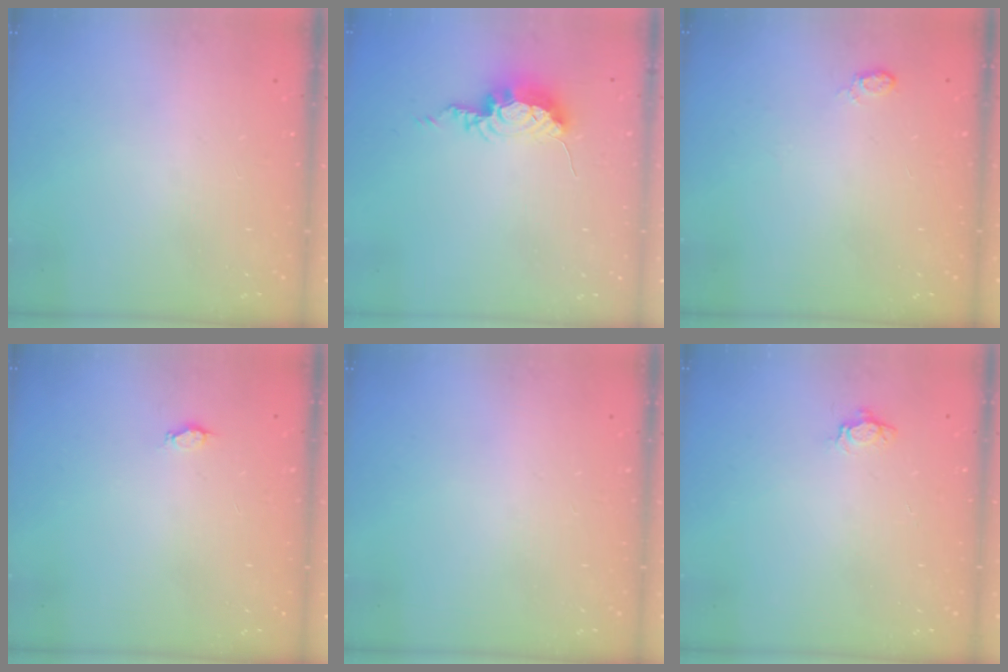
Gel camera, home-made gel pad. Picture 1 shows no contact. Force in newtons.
{"total": 8.9, "press": 8.9, "slide": 0.4}
{"total": 5.4, "press": 5.4, "slide": 0.7}
{"total": 1.8, "press": 1.8, "slide": 0.3}
{"total": 0.0}
{"total": 3.8, "press": 3.8, "slide": 0.3}